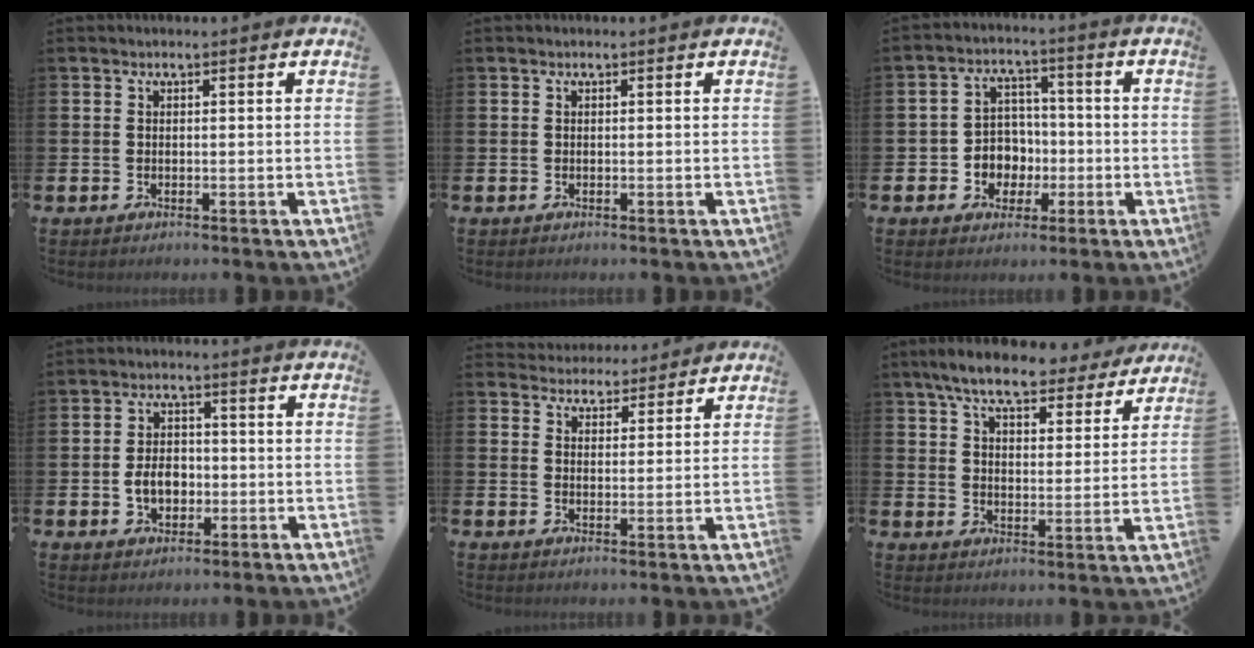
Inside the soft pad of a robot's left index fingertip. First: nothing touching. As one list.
[{"total": 0.0}, {"total": 5.1, "force": [-0.6, 4.9, 1.2], "torque": [-0.032, 0.004, -0.018]}, {"total": 4.5, "force": [-1.0, 3.2, 3.0], "torque": [-0.034, -0.003, -0.024]}, {"total": 3.9, "force": [3.7, 1.0, -0.6], "torque": [-0.002, -0.022, 0.067]}, {"total": 8.3, "force": [7.5, 1.7, 3.1], "torque": [-0.078, -0.034, 0.133]}]